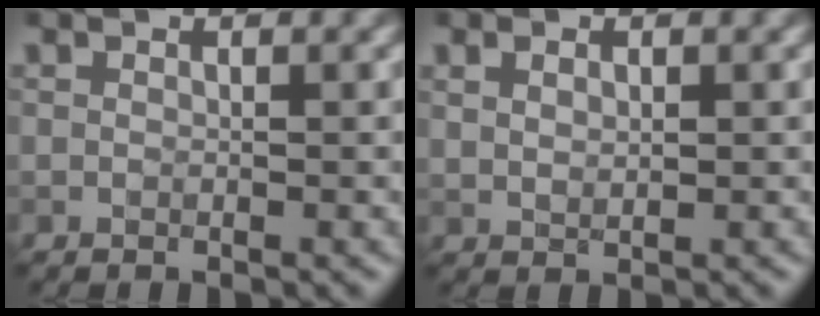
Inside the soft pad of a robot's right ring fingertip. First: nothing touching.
{"total": 1.5, "force": [0.6, 0.8, 1.1], "torque": [-0.021, 0.000, 0.016]}